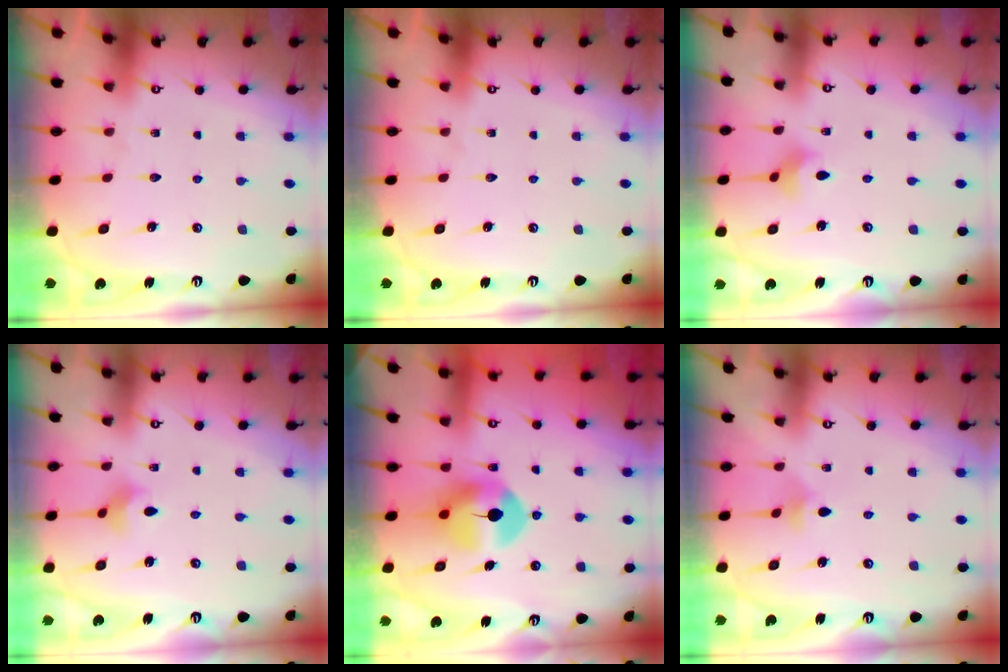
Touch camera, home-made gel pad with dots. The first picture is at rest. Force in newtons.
{"total": 0.0}
{"total": 2.6, "press": 2.6, "slide": 0.4}
{"total": 2.6, "press": 2.6, "slide": 0.4}
{"total": 9.4, "press": 9.3, "slide": 1.3}
{"total": 4.5, "press": 4.4, "slide": 1.0}